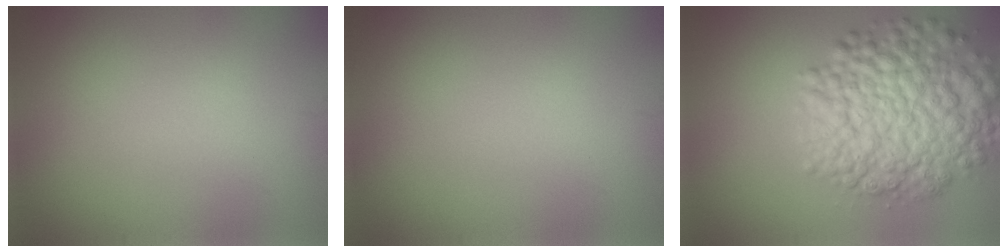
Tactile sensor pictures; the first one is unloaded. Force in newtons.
{"total": 0.0}
{"total": 9.1, "press": 9.1, "slide": 0.4}